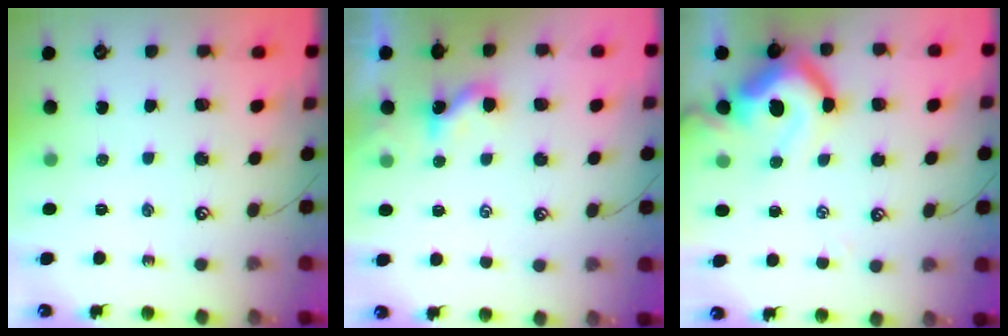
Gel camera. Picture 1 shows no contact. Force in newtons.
{"total": 1.9, "press": 1.9, "slide": 0.1}
{"total": 12.6, "press": 12.5, "slide": 1.9}